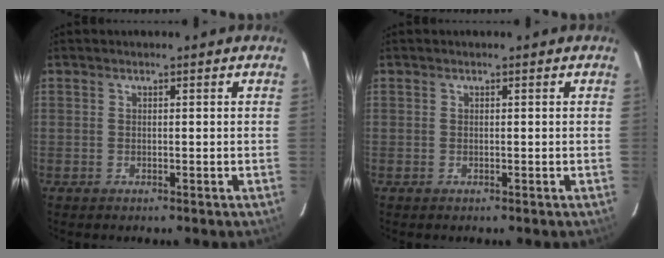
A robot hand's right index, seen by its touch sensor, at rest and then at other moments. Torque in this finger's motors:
{"motor_torque": [0.00, 0.00, 0.02, 0.00]}